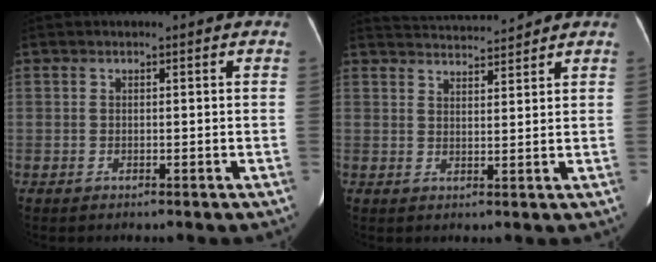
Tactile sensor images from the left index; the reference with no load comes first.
{"total": 6.0, "force": [6.0, -0.2, 0.6], "torque": [-0.016, 0.019, 0.092]}